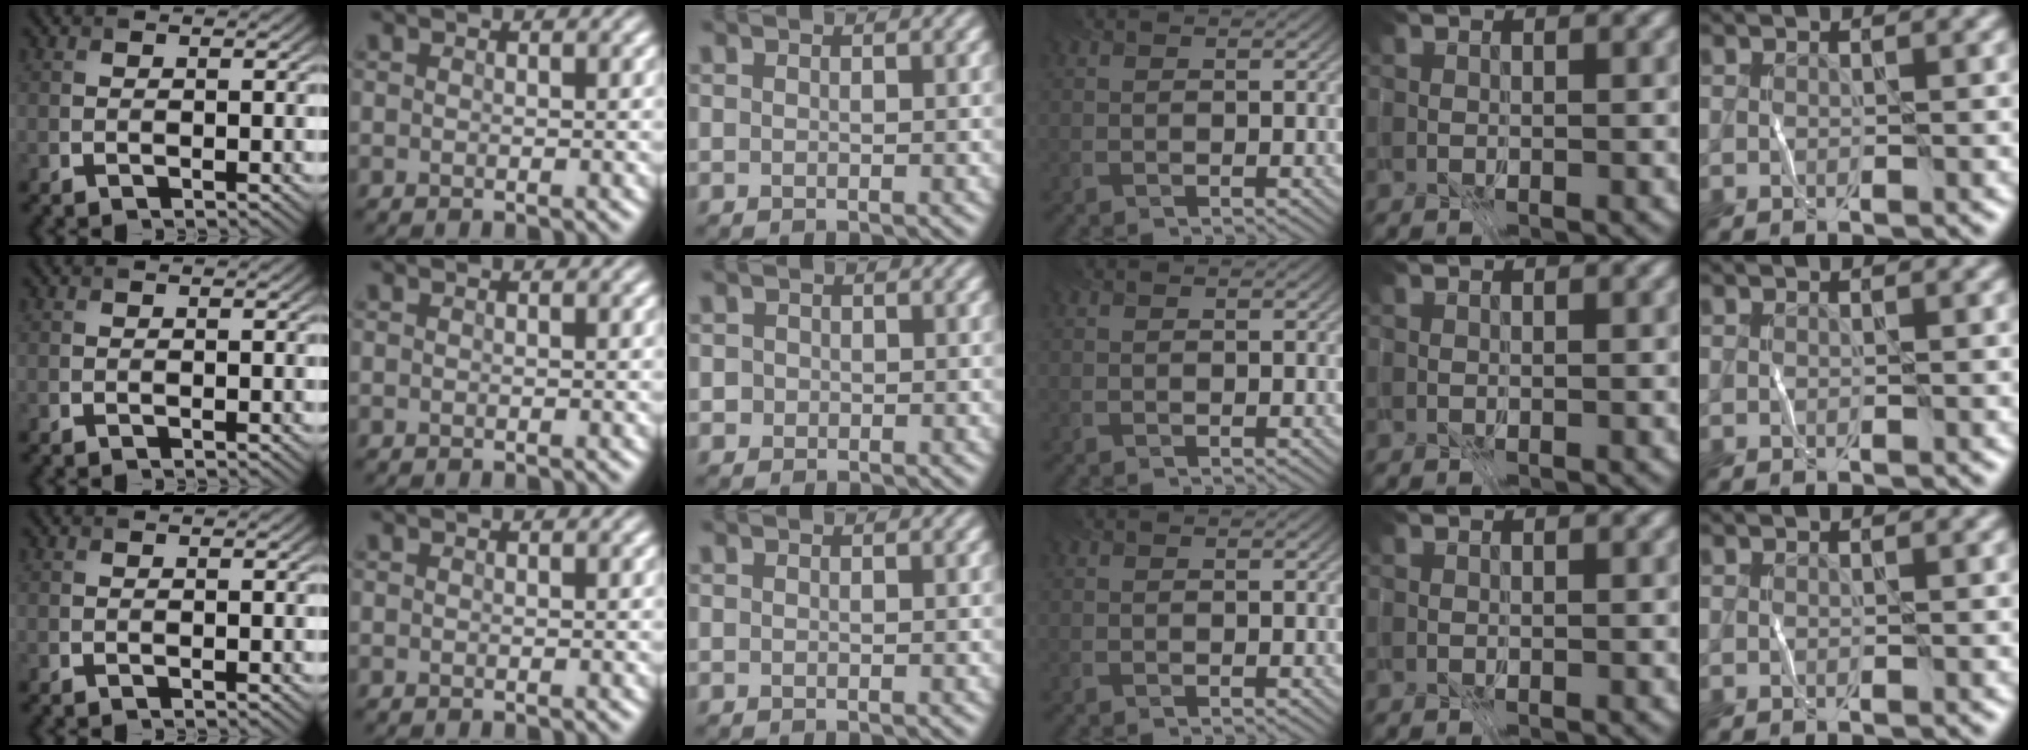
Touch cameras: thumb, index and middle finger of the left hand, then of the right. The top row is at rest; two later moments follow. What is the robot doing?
{"motion": "fold", "object": "file"}